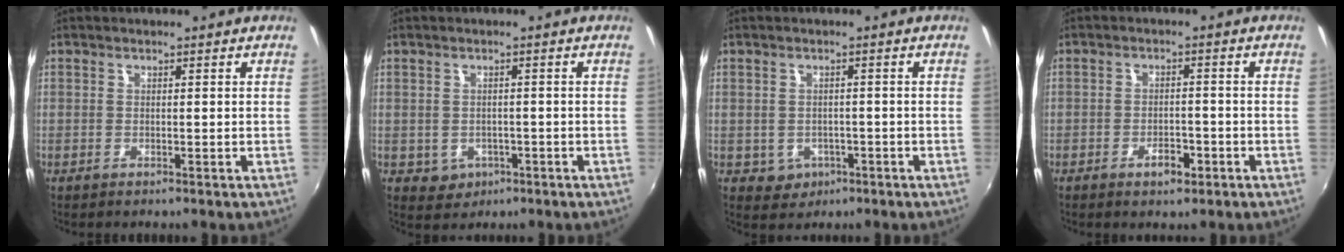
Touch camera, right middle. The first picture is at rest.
{"total": 3.6, "force": [-1.0, 3.3, 1.1], "torque": [-0.029, 0.001, -0.003]}
{"total": 3.6, "force": [-1.1, 3.3, 0.9], "torque": [-0.028, 0.002, -0.007]}
{"total": 3.6, "force": [-2.1, 1.9, 2.2], "torque": [-0.043, -0.001, -0.029]}